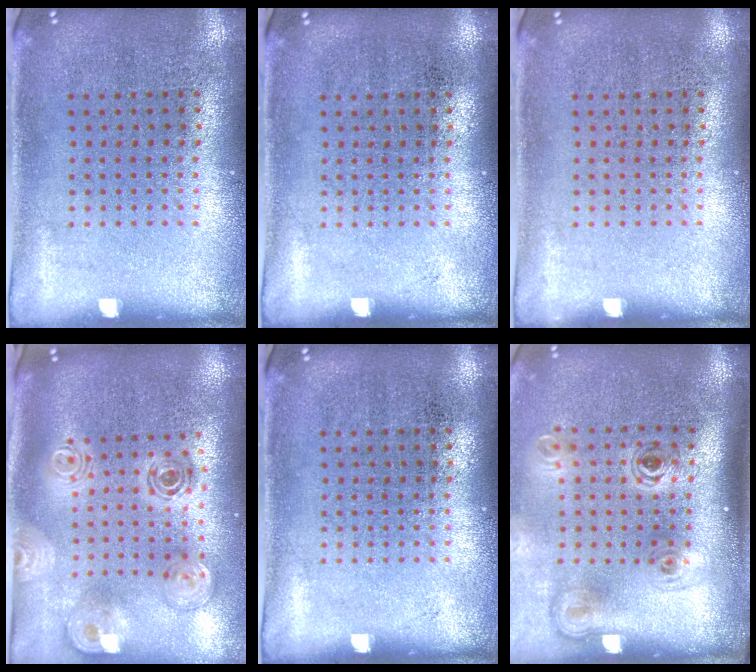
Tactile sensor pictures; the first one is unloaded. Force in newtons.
{"total": 0.0}
{"total": 0.0}
{"total": 1.7, "press": 1.5, "slide": 0.8}
{"total": 0.0}
{"total": 2.1, "press": 1.4, "slide": 1.6}